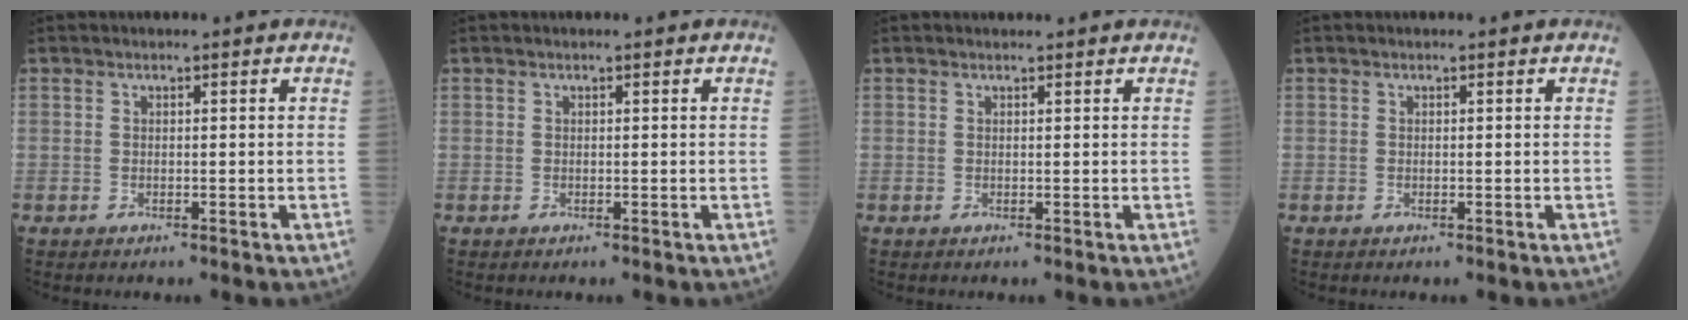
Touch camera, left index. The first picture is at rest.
{"total": 0.0}
{"total": 1.0, "force": [1.0, 0.0, 0.2], "torque": [-0.008, 0.006, 0.018]}
{"total": 0.0}